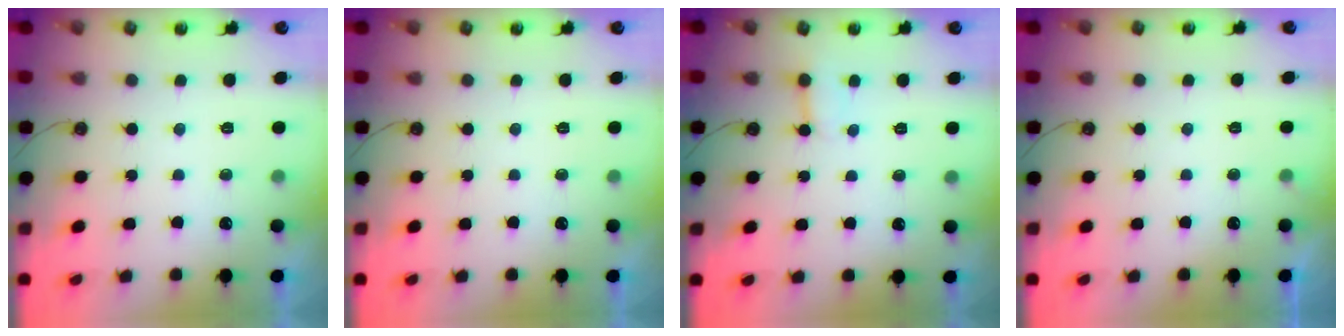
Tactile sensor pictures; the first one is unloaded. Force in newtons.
{"total": 0.0}
{"total": 2.7, "press": 2.7, "slide": 0.3}
{"total": 1.8, "press": 1.8, "slide": 0.1}